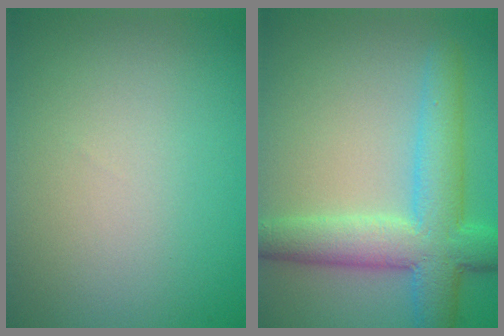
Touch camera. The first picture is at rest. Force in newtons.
{"total": 6.7, "press": 6.7, "slide": 0.1}